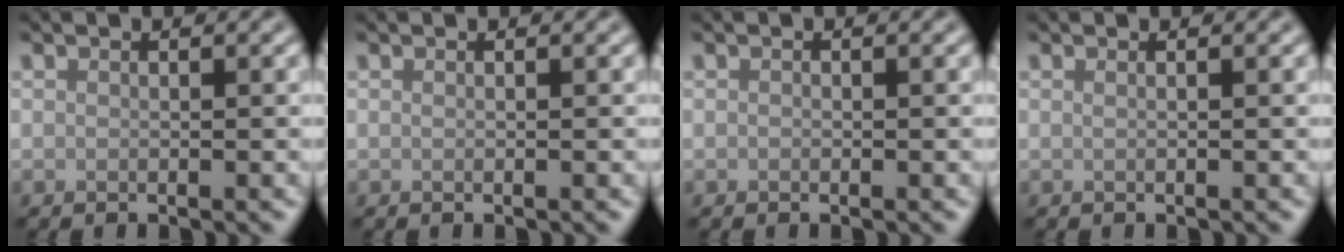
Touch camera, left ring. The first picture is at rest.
{"total": 0.0}
{"total": 0.0}
{"total": 0.7, "force": [0.2, 0.4, 0.6], "torque": [-0.004, -0.002, -0.005]}